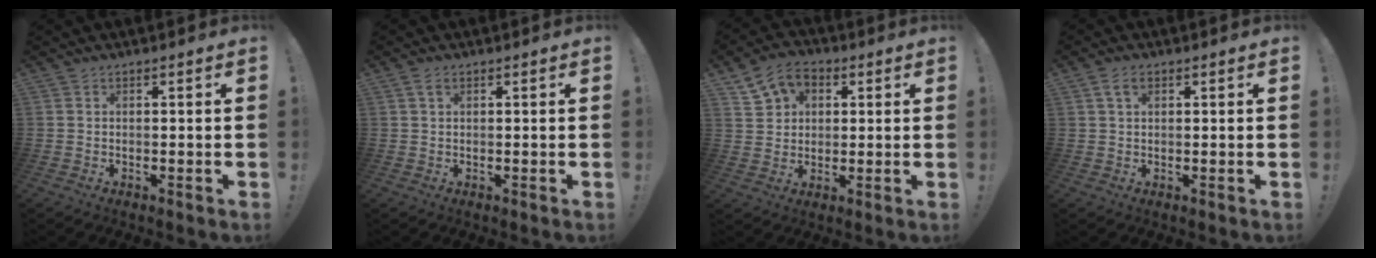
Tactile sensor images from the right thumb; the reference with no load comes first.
{"total": 1.9, "force": [1.0, 1.1, 1.3], "torque": [-0.021, 0.000, 0.017]}
{"total": 9.0, "force": [4.0, 7.4, 3.3], "torque": [-0.056, -0.014, 0.081]}
{"total": 3.6, "force": [1.7, 2.1, 2.4], "torque": [-0.036, -0.001, 0.029]}